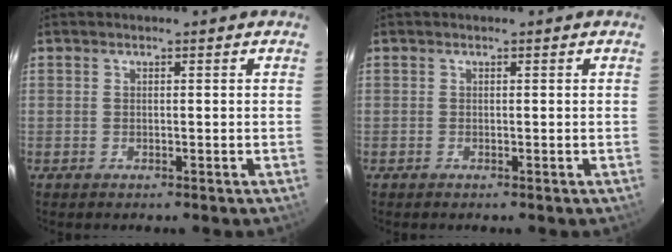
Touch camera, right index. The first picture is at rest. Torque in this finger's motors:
{"motor_torque": [-0.03, 0.00, 0.03, 0.01]}